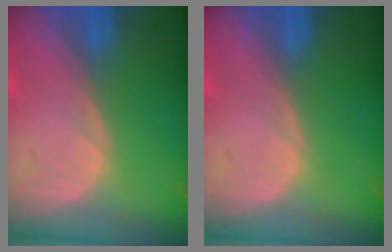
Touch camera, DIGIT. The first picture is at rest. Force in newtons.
{"total": 0.0}